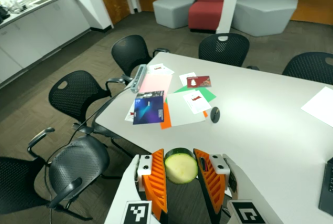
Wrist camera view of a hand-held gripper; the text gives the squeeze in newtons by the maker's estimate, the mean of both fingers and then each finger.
{"total": 11.0, "left": 10.8, "right": 11.2}